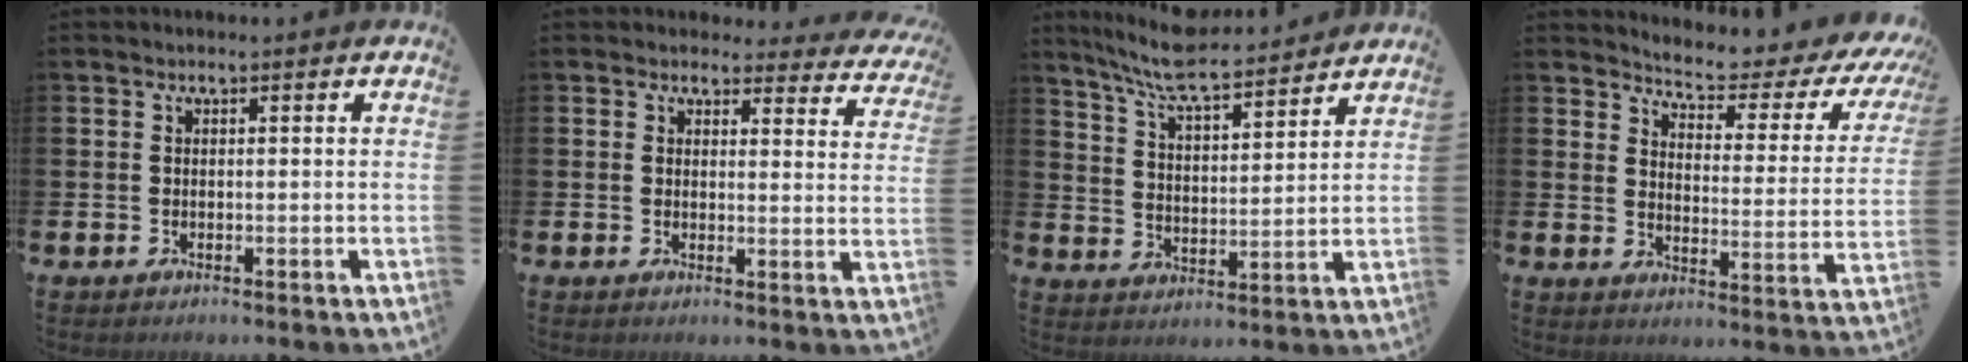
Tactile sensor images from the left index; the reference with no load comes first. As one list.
[{"total": 3.2, "force": [2.9, 1.2, -0.1], "torque": [0.006, -0.026, 0.046]}, {"total": 8.3, "force": [7.8, 0.6, 2.7], "torque": [-0.084, -0.047, 0.139]}, {"total": 4.6, "force": [4.3, 0.7, 1.5], "torque": [-0.048, -0.043, 0.062]}]